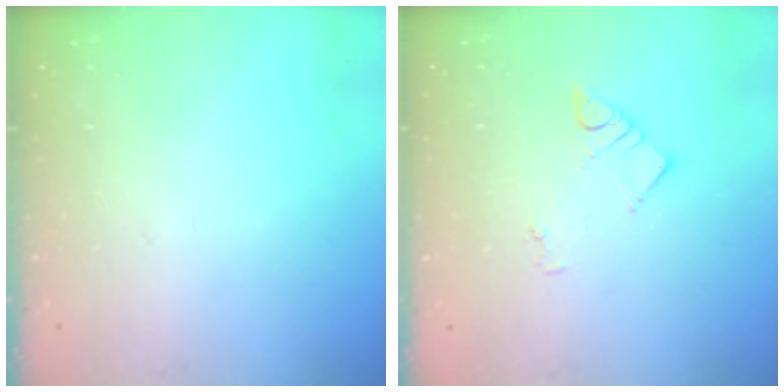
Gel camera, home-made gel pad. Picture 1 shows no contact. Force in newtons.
{"total": 4.1, "press": 4.1, "slide": 0.2}